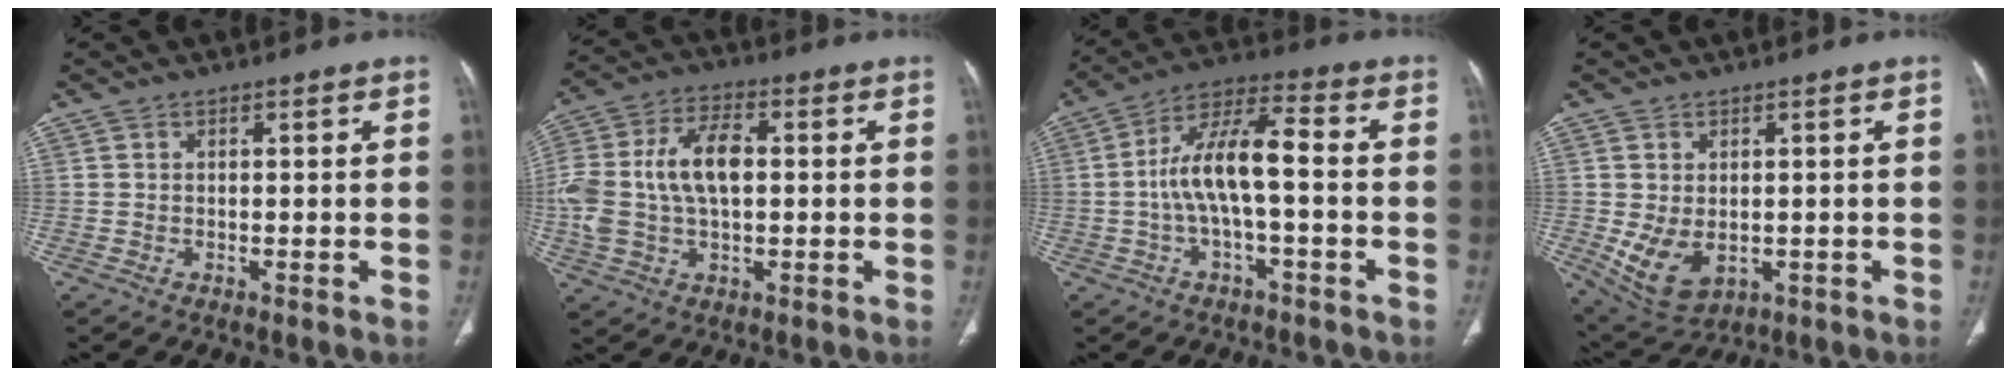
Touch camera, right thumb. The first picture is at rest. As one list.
[{"total": 14.1, "force": [0.8, 8.1, 11.5], "torque": [-0.240, 0.025, 0.015]}, {"total": 11.4, "force": [-1.2, 3.8, 10.7], "torque": [-0.214, 0.045, -0.028]}, {"total": 8.1, "force": [-1.0, 5.4, 5.9], "torque": [-0.104, -0.009, 0.005]}]